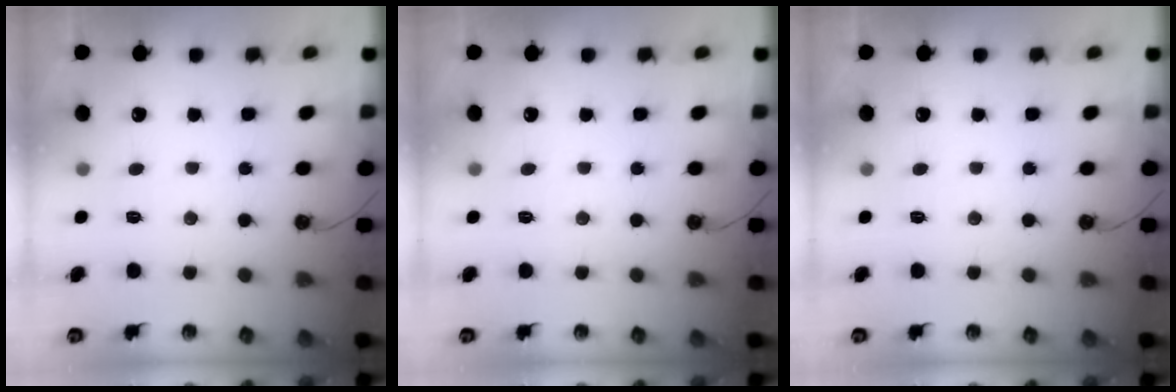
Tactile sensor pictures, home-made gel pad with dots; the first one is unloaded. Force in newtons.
{"total": 0.0}
{"total": 0.0}